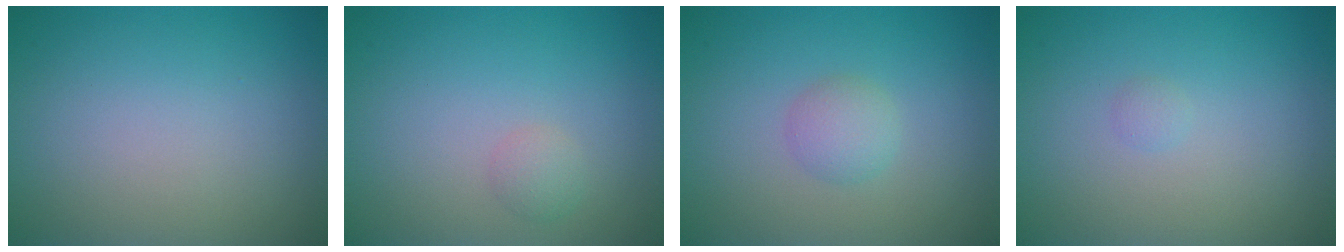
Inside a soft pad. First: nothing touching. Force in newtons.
{"total": 1.1, "press": 1.1, "slide": 0.1}
{"total": 1.8, "press": 1.8, "slide": 0.1}
{"total": 0.5, "press": 0.5, "slide": 0.0}